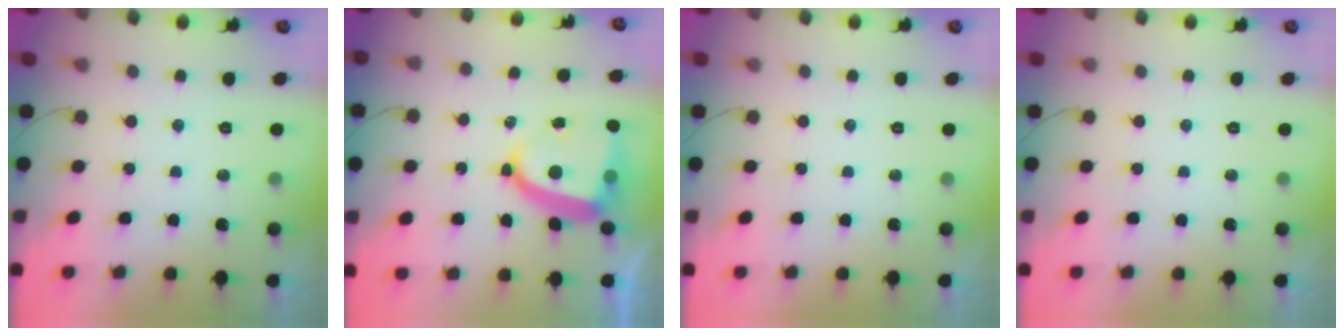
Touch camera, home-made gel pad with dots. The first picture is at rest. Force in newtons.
{"total": 13.5, "press": 13.4, "slide": 1.8}
{"total": 0.0}
{"total": 0.0}